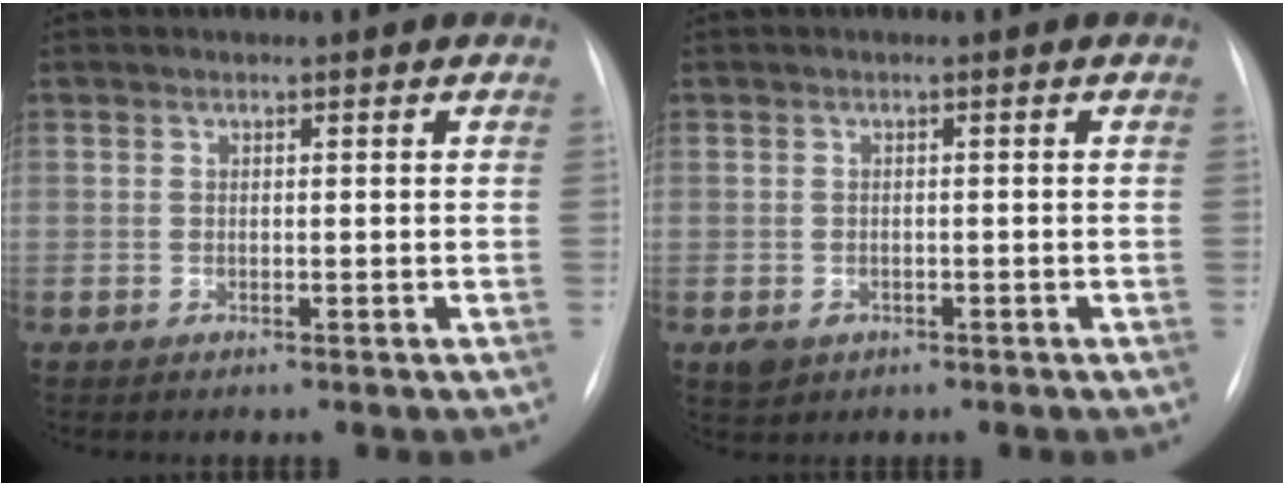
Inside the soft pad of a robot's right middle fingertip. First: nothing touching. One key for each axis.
{"total": 2.2, "fx": -1.1, "fy": 1.8, "fz": 0.8, "tx": -0.012, "ty": 0.001, "tz": -0.008}